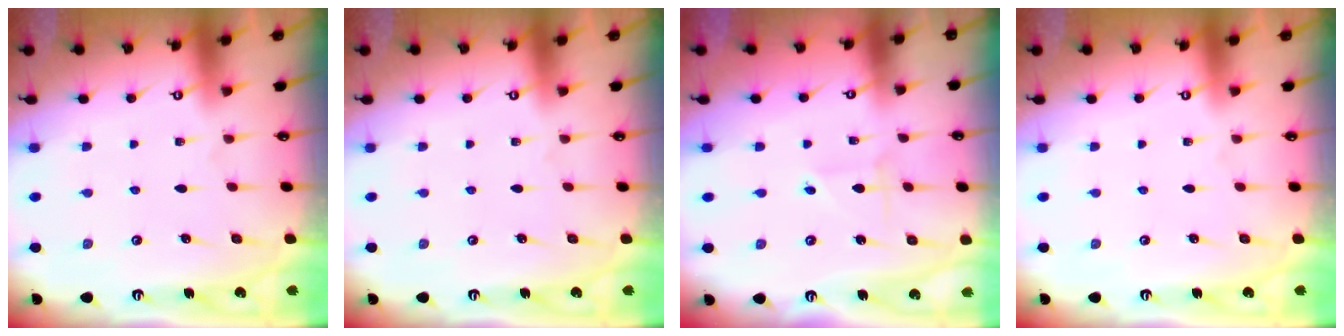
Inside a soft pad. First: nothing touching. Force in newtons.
{"total": 0.0}
{"total": 1.7, "press": 1.7, "slide": 0.1}
{"total": 0.0}